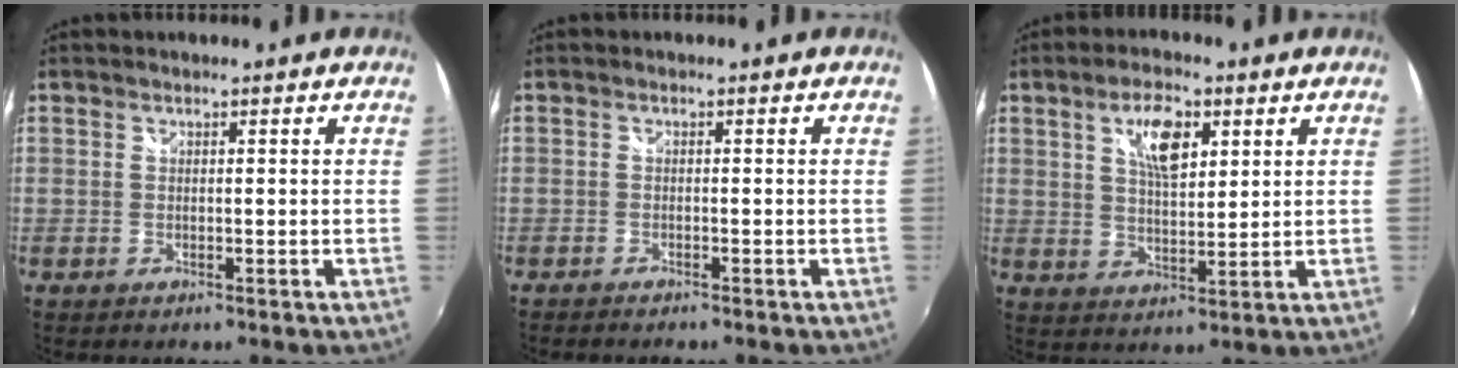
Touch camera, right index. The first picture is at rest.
{"total": 1.9, "force": [-1.8, 0.3, 0.4], "torque": [-0.019, -0.012, -0.035]}
{"total": 7.8, "force": [3.4, 3.2, 6.3], "torque": [-0.113, 0.009, 0.061]}